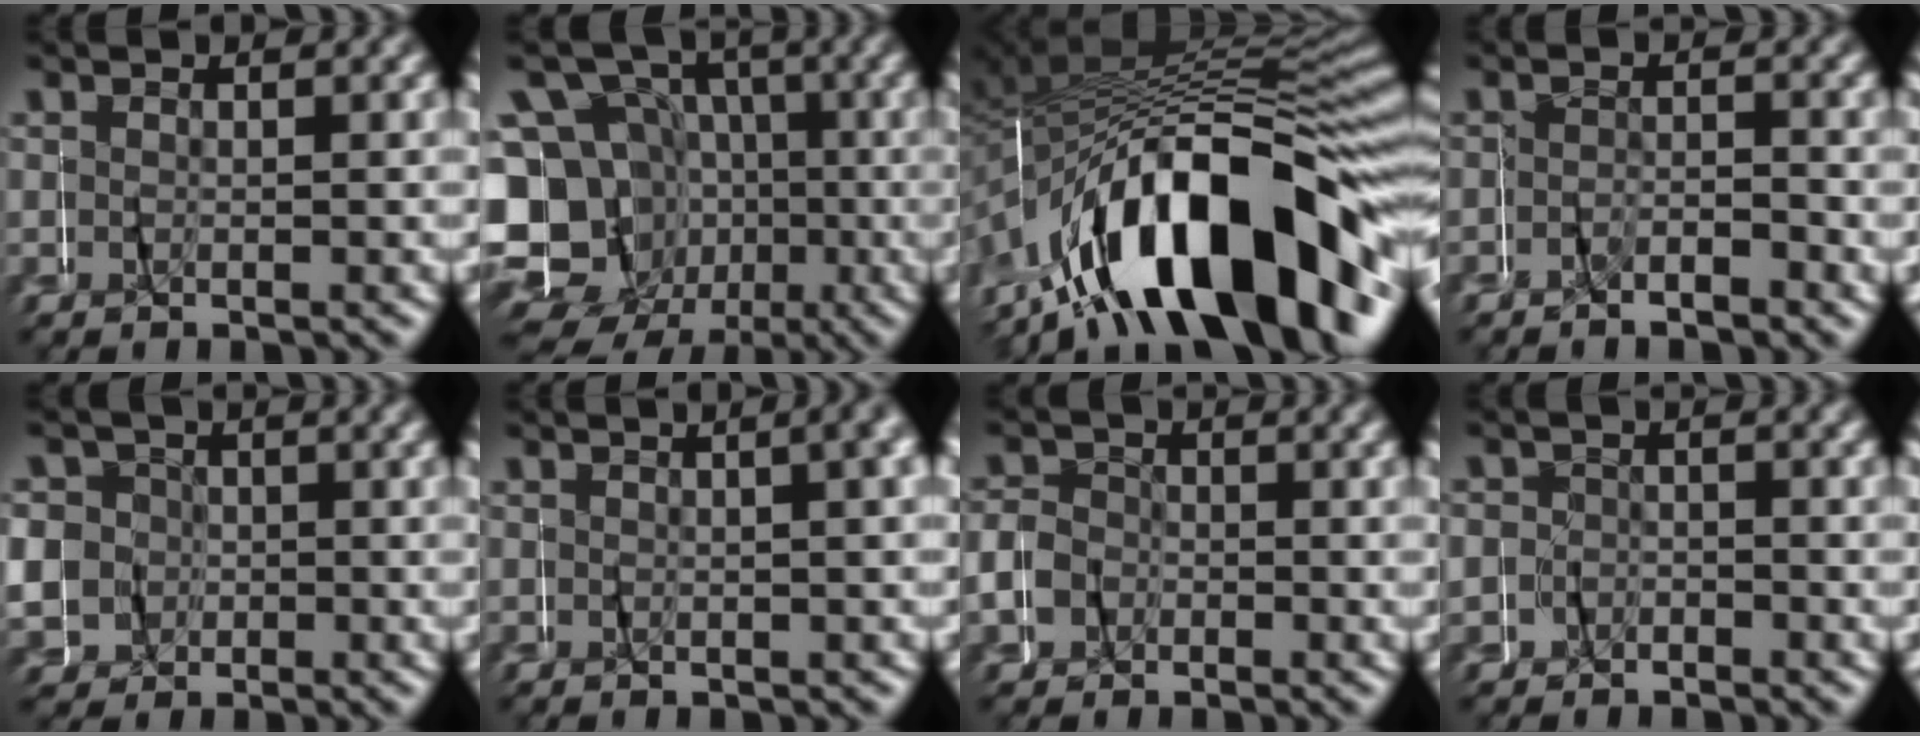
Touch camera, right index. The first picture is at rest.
{"total": 16.5, "force": [-2.8, 15.1, 6.2], "torque": [-0.148, -0.056, -0.049]}
{"total": 16.1, "force": [-7.3, 7.3, 12.3], "torque": [-0.201, 0.003, -0.101]}
{"total": 2.4, "force": [-2.1, 1.1, 0.4], "torque": [-0.011, 0.009, -0.047]}
{"total": 7.7, "force": [1.1, 7.3, 2.3], "torque": [-0.056, 0.002, 0.011]}
{"total": 1.3, "force": [0.2, -0.4, 1.3], "torque": [-0.015, 0.011, 0.005]}
{"total": 3.8, "force": [-0.8, 3.7, 0.9], "torque": [-0.024, 0.007, -0.023]}
{"total": 2.0, "force": [0.0, 2.0, -0.1], "torque": [-0.008, 0.015, -0.012]}